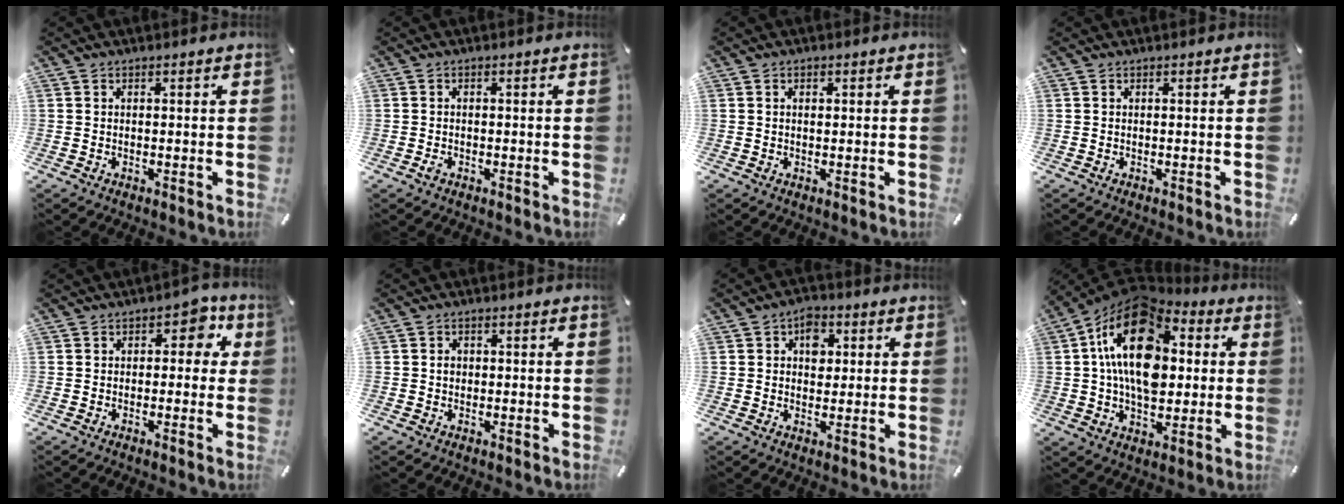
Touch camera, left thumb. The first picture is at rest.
{"total": 1.0, "force": [-0.5, 0.7, 0.7], "torque": [-0.014, 0.000, -0.010]}
{"total": 1.1, "force": [0.2, 0.7, 0.8], "torque": [-0.011, 0.000, 0.001]}
{"total": 0.0}
{"total": 5.6, "force": [1.1, 3.8, 4.0], "torque": [-0.037, -0.002, 0.008]}
{"total": 1.7, "force": [-0.1, 1.5, 0.8], "torque": [-0.009, 0.002, -0.006]}
{"total": 5.2, "force": [1.4, 3.9, 3.1], "torque": [-0.027, -0.006, 0.016]}
{"total": 21.1, "force": [3.3, 13.8, 15.6], "torque": [-0.291, -0.002, 0.052]}